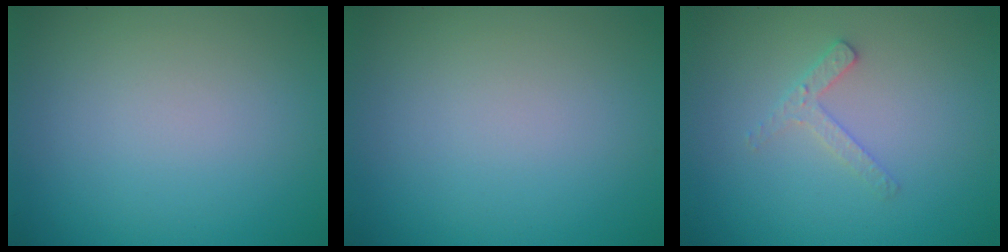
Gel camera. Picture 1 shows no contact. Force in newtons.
{"total": 0.0}
{"total": 1.7, "press": 1.7, "slide": 0.3}